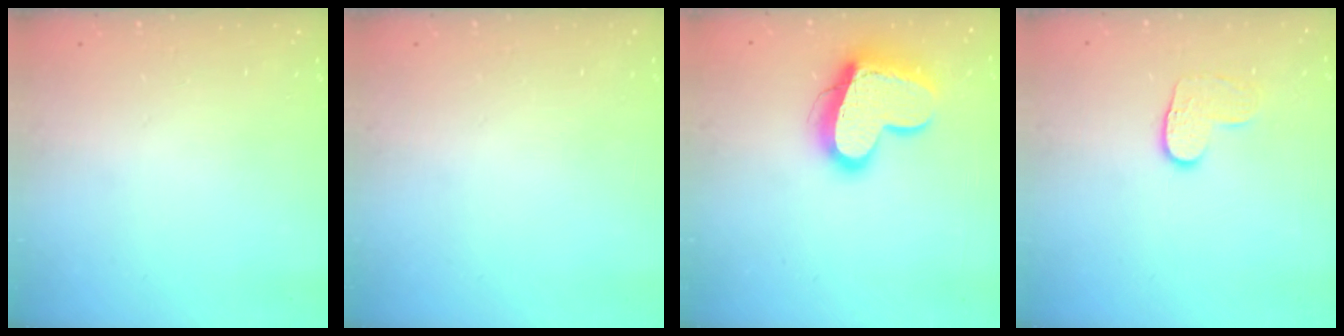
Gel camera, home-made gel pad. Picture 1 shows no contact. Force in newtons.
{"total": 0.0}
{"total": 16.5, "press": 16.4, "slide": 1.5}
{"total": 5.5, "press": 5.5, "slide": 0.4}